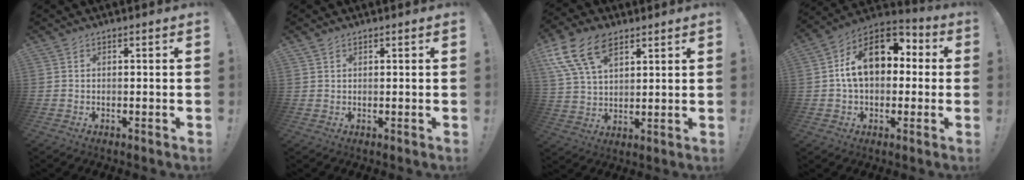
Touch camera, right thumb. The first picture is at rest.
{"total": 1.0, "force": [0.8, 0.5, 0.2], "torque": [0.001, -0.003, 0.015]}
{"total": 14.9, "force": [8.3, 8.7, 8.7], "torque": [-0.170, -0.029, 0.158]}
{"total": 16.7, "force": [3.6, 11.0, 12.0], "torque": [-0.185, 0.004, 0.063]}